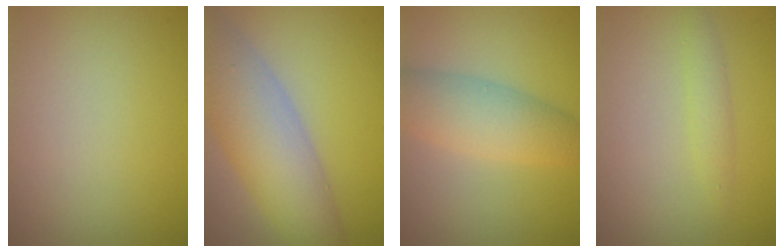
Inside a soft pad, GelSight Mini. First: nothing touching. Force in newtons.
{"total": 8.1, "press": 8.1, "slide": 0.3}
{"total": 4.7, "press": 4.7, "slide": 0.1}
{"total": 1.4, "press": 1.4, "slide": 0.0}